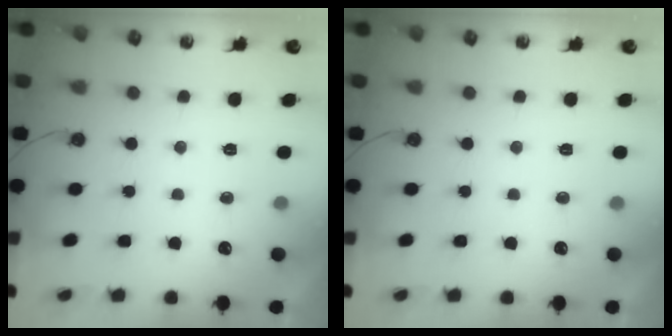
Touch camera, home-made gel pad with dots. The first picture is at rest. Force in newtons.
{"total": 0.0}